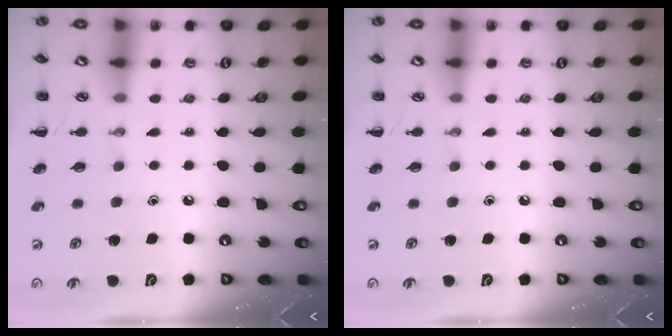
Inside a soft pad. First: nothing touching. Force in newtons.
{"total": 0.0}